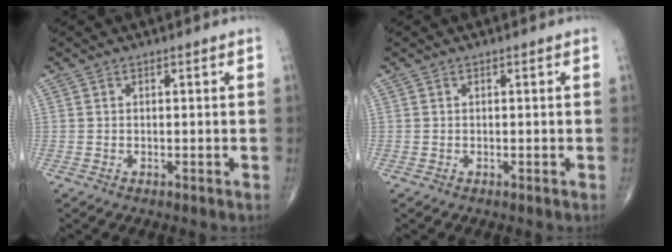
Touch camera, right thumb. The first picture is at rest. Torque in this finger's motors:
{"motor_torque": [-0.09, 0.12, 0.00, 0.00, 0.00]}